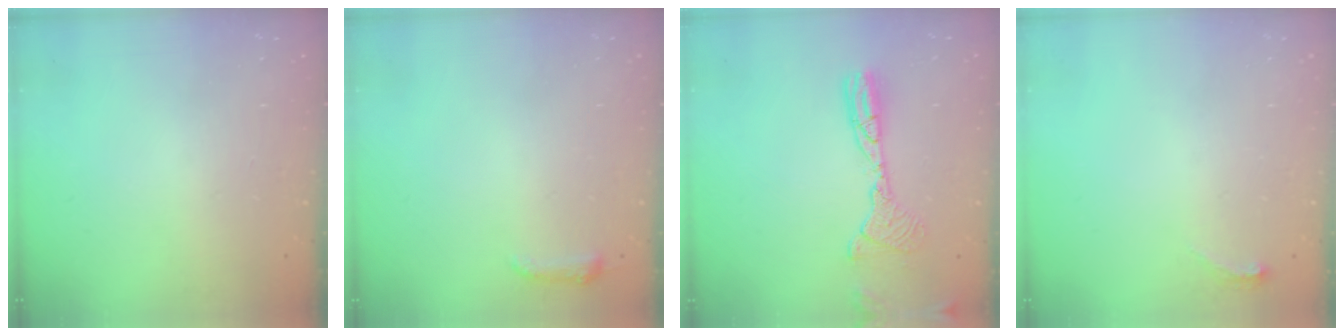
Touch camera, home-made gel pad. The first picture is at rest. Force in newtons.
{"total": 3.7, "press": 3.7, "slide": 0.7}
{"total": 11.9, "press": 11.6, "slide": 2.5}
{"total": 3.7, "press": 3.4, "slide": 1.5}